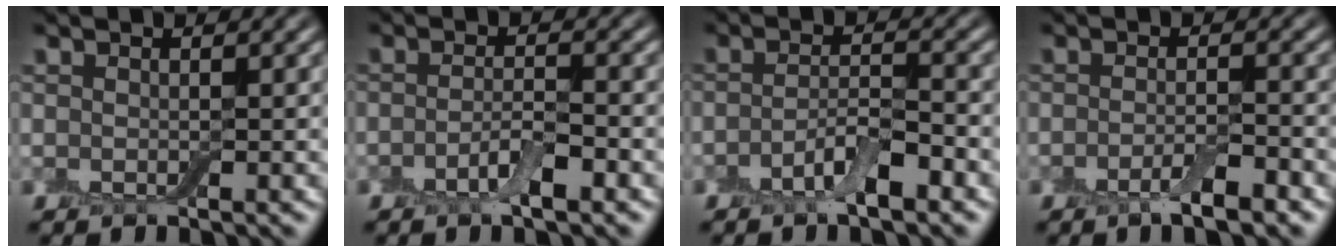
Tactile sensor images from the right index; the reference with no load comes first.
{"total": 2.7, "force": [-1.4, 0.7, 2.2], "torque": [-0.043, 0.003, -0.030]}
{"total": 3.5, "force": [-1.9, 1.0, 2.7], "torque": [-0.054, 0.006, -0.041]}
{"total": 2.7, "force": [-1.6, 0.6, 2.2], "torque": [-0.040, 0.000, -0.030]}